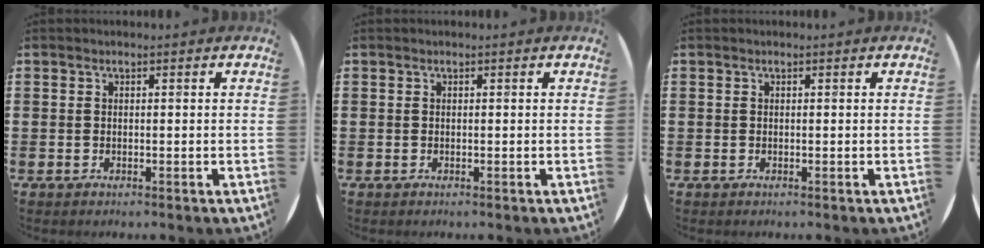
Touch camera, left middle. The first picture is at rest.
{"total": 0.0}
{"total": 0.0}